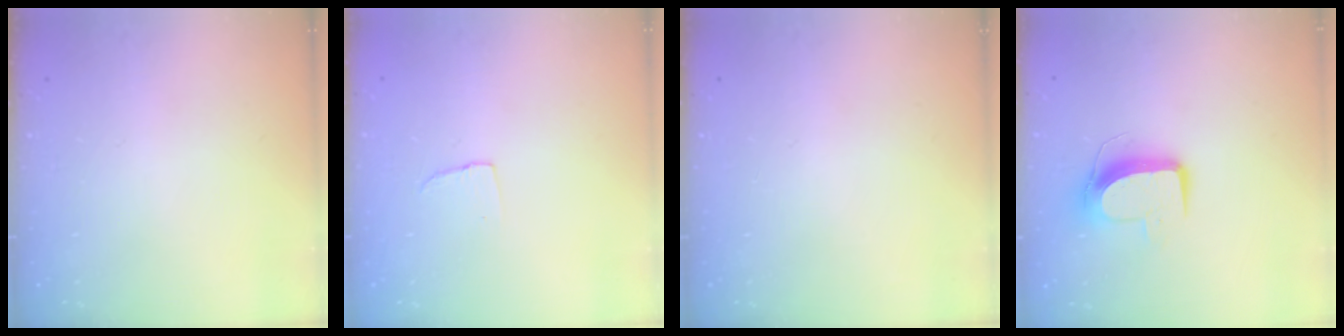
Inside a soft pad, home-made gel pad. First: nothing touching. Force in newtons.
{"total": 4.2, "press": 4.2, "slide": 0.3}
{"total": 0.0}
{"total": 9.8, "press": 9.8, "slide": 0.4}